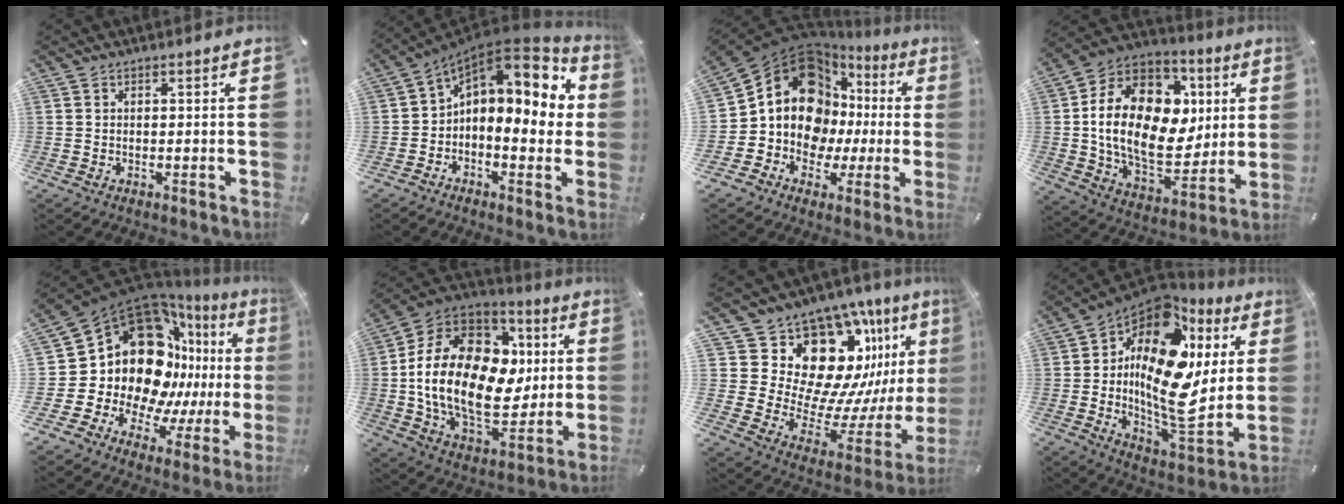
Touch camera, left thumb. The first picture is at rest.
{"total": 11.5, "force": [3.3, 7.1, 8.4], "torque": [-0.120, -0.033, 0.053]}
{"total": 16.4, "force": [3.6, 13.7, 8.3], "torque": [-0.165, -0.042, 0.070]}
{"total": 22.0, "force": [2.0, 15.9, 15.1], "torque": [-0.286, -0.015, 0.036]}
{"total": 21.3, "force": [5.9, 16.0, 12.8], "torque": [-0.225, -0.091, 0.132]}
{"total": 23.0, "force": [0.4, 15.8, 16.8], "torque": [-0.351, -0.015, 0.006]}
{"total": 18.8, "force": [12.9, 10.5, 8.9], "torque": [-0.115, -0.144, 0.238]}
{"total": 21.3, "force": [3.6, 11.6, 17.4], "torque": [-0.330, -0.063, 0.050]}